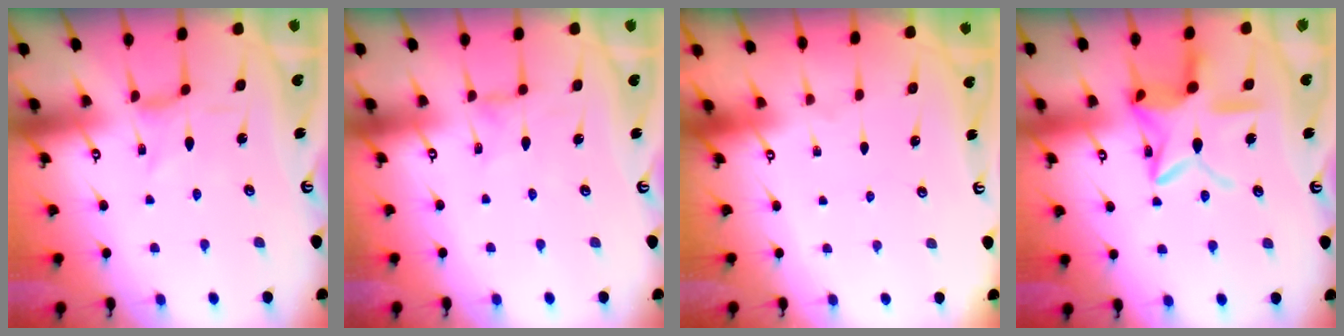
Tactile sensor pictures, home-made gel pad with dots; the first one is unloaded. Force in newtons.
{"total": 0.8, "press": 0.7, "slide": 0.3}
{"total": 0.0}
{"total": 16.3, "press": 16.2, "slide": 1.2}